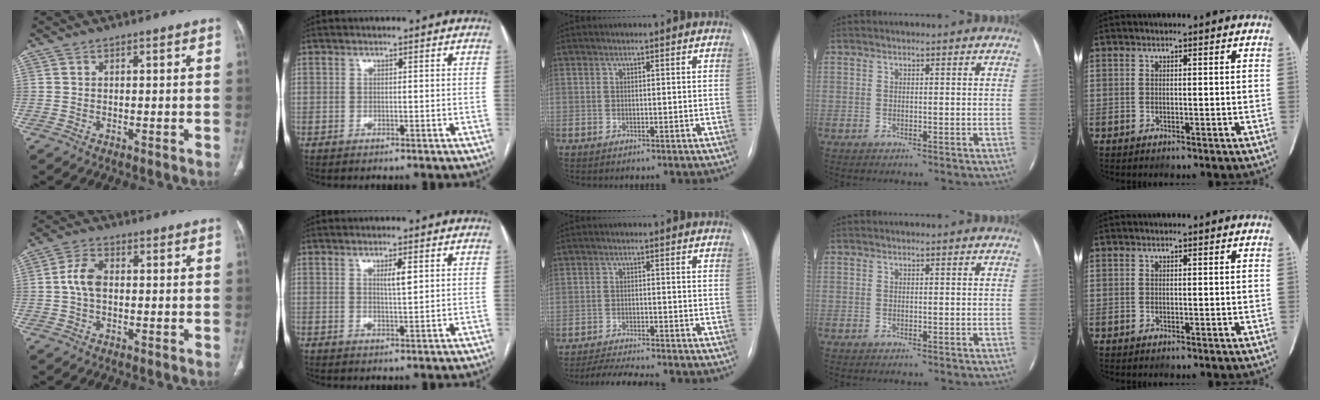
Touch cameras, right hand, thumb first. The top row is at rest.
{"thumb": {"total": 5.1, "force": [0.0, 3.2, 4.0], "torque": [-0.084, 0.014, -0.006]}, "index": {"total": 2.5, "force": [0.9, 0.3, 2.3], "torque": [-0.039, -0.003, 0.015]}, "middle": {"total": 7.5, "force": [-6.8, 0.4, 3.1], "torque": [-0.050, -0.015, -0.107]}}